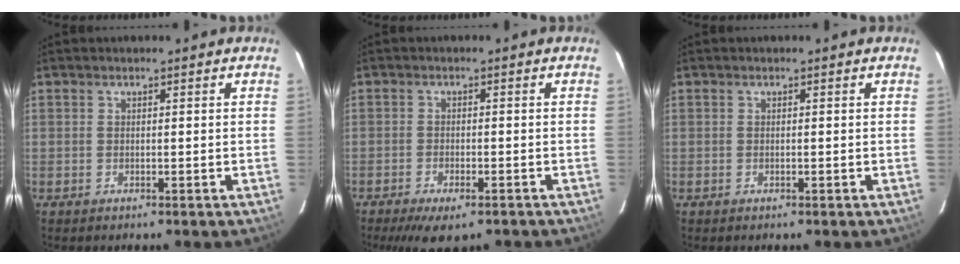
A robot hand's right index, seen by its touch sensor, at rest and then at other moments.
{"total": 6.4, "force": [-4.7, 2.1, 3.9], "torque": [-0.054, -0.009, -0.069]}
{"total": 0.0}